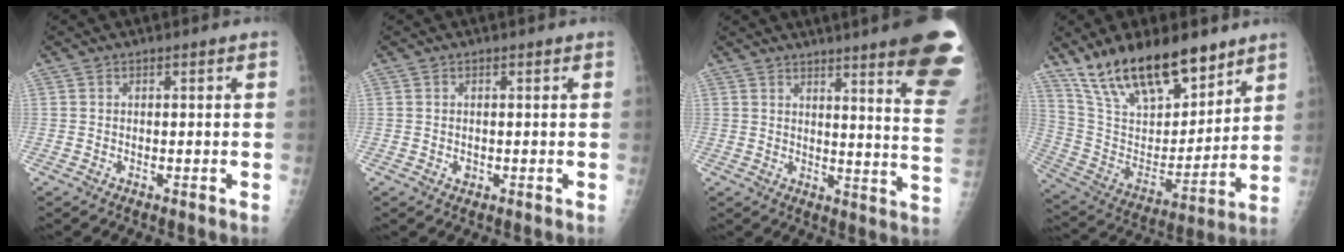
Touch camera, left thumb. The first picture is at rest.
{"total": 1.0, "force": [0.0, 0.9, 0.4], "torque": [-0.004, 0.000, 0.002]}
{"total": 19.4, "force": [13.1, 1.5, 14.2], "torque": [-0.153, -0.081, 0.150]}
{"total": 21.7, "force": [15.7, 8.5, 12.3], "torque": [-0.174, -0.066, 0.286]}